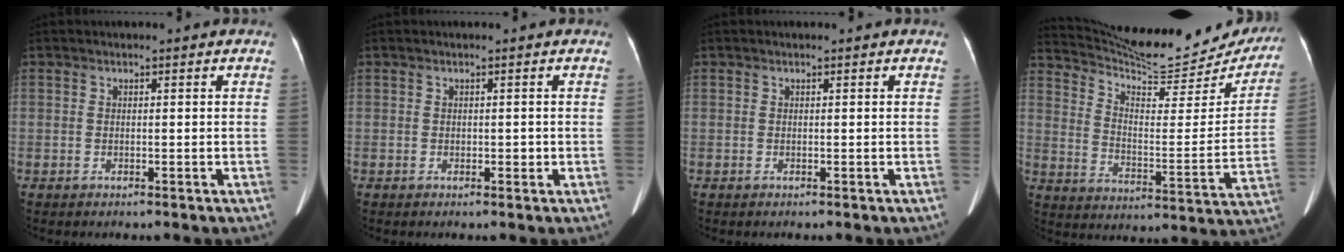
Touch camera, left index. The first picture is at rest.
{"total": 0.7, "force": [-0.1, 0.5, 0.4], "torque": [-0.005, 0.001, -0.003]}
{"total": 0.0}
{"total": 24.0, "force": [22.7, 4.1, 6.9], "torque": [-0.108, -0.058, 0.303]}